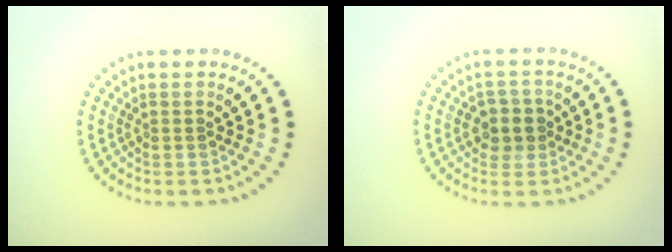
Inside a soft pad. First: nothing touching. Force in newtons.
{"total": 2.4, "press": 2.3, "slide": 0.8}